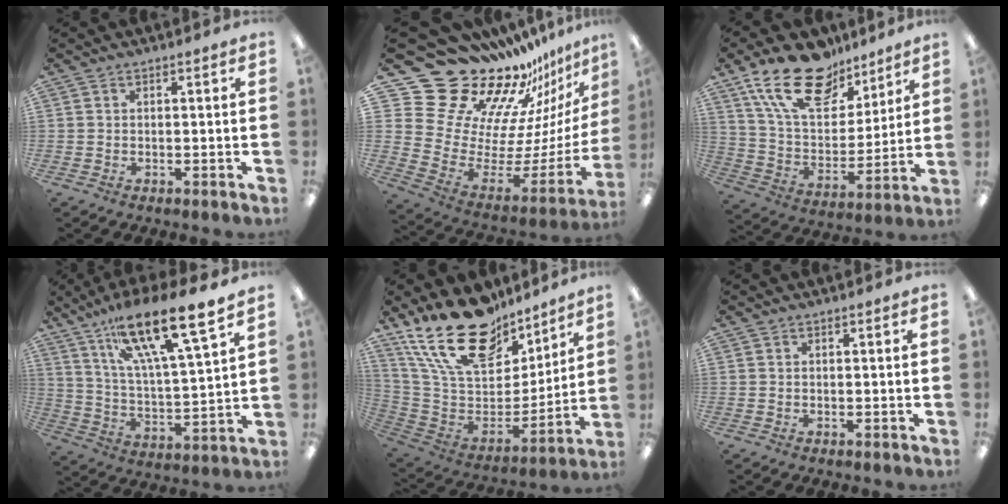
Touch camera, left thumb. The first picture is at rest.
{"total": 23.1, "force": [19.1, 11.2, 6.8], "torque": [-0.078, -0.188, 0.396]}
{"total": 20.7, "force": [14.1, 10.7, 10.8], "torque": [-0.195, -0.070, 0.256]}
{"total": 19.8, "force": [14.2, 4.0, 13.2], "torque": [-0.219, -0.088, 0.229]}
{"total": 26.2, "force": [17.8, 13.3, 13.9], "torque": [-0.255, -0.107, 0.324]}
{"total": 0.0}